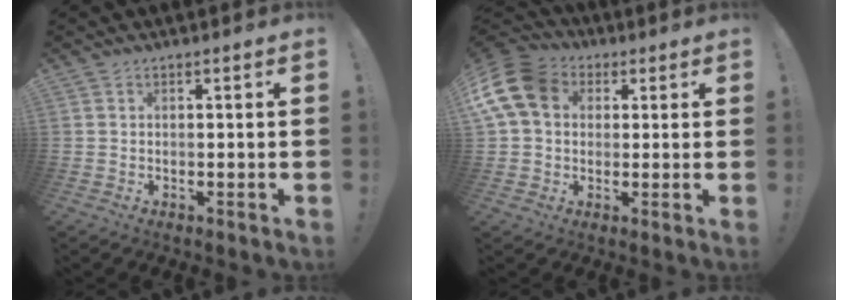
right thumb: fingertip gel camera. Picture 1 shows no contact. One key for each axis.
{"total": 14.6, "fx": 3.6, "fy": 11.2, "fz": 8.7, "tx": -0.177, "ty": 0.002, "tz": 0.075}